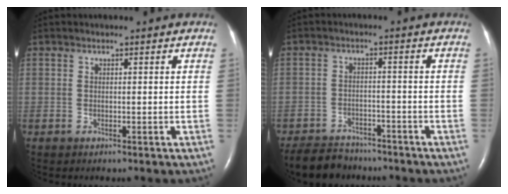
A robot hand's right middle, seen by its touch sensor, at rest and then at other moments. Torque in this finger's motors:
{"motor_torque": [0.42, -0.44, 0.00, 0.00]}